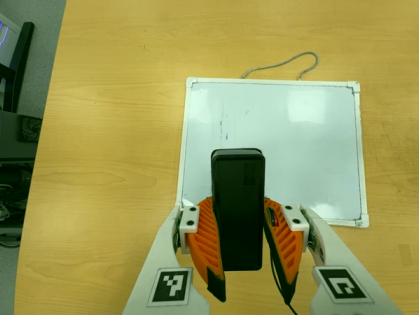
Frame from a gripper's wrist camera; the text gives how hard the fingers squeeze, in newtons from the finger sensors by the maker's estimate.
{"total": 8.8, "left": 7.5, "right": 10.1}